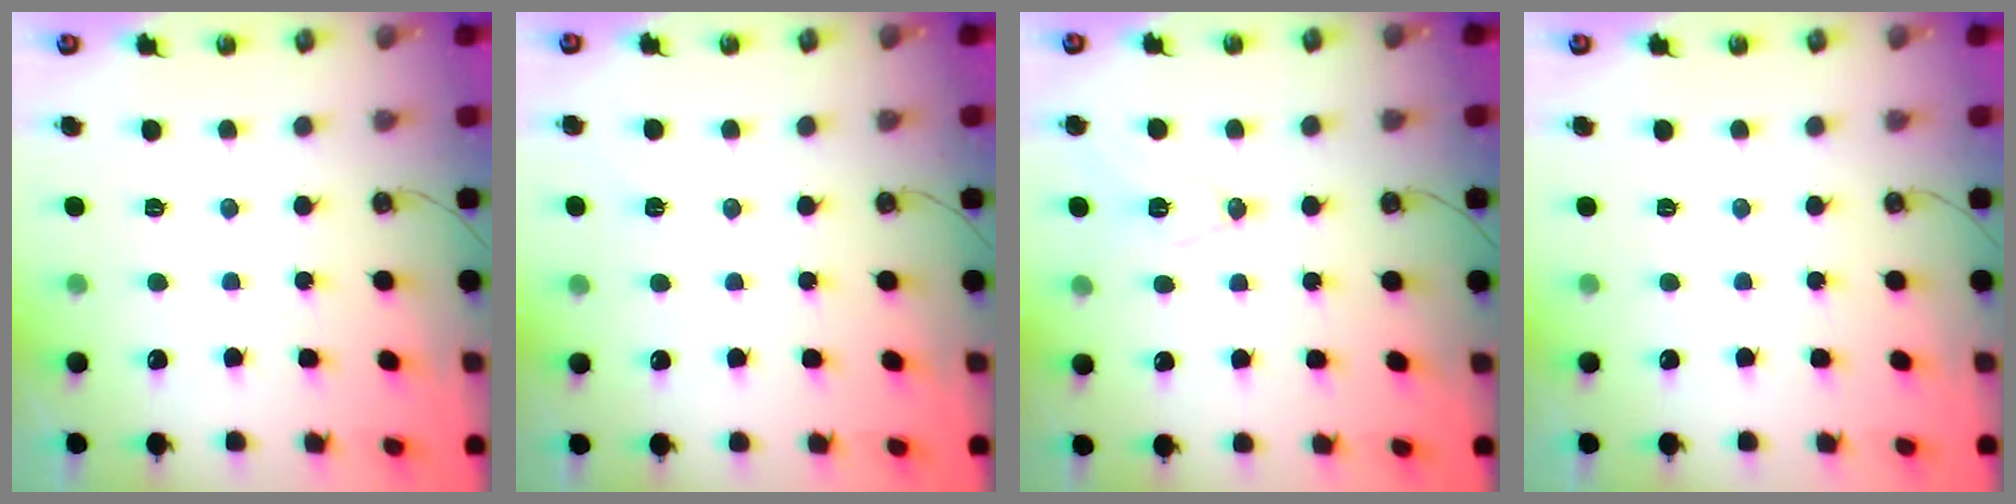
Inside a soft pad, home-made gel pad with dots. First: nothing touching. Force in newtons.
{"total": 3.3, "press": 2.4, "slide": 2.3}
{"total": 11.3, "press": 10.8, "slide": 3.2}
{"total": 0.0}